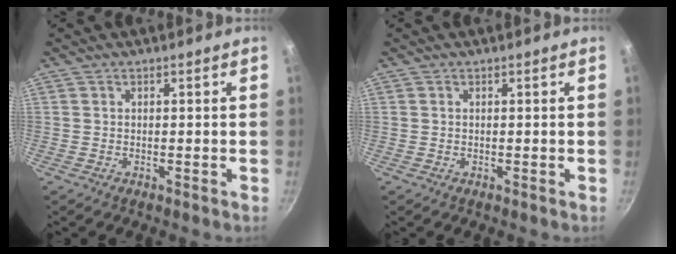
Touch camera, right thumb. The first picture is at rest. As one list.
[{"total": 0.0}]